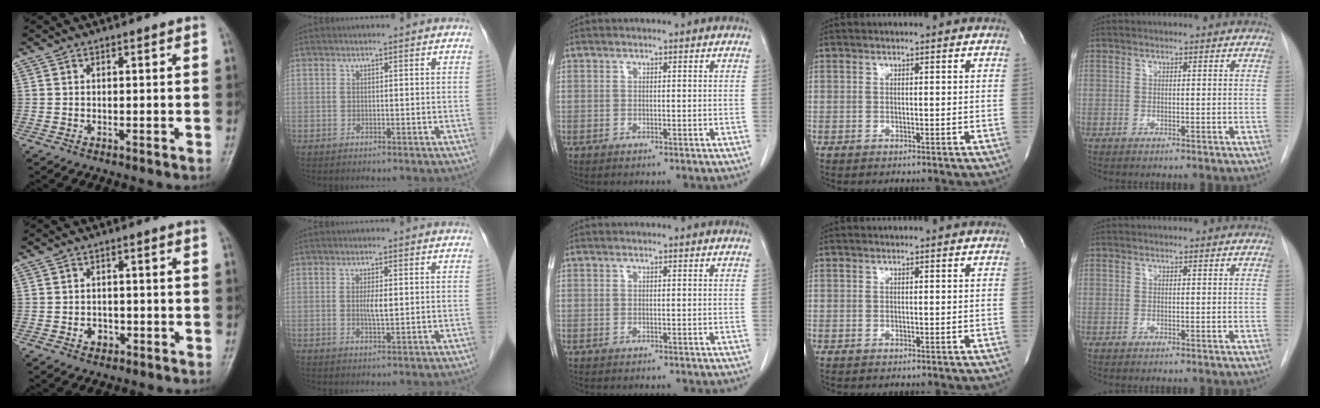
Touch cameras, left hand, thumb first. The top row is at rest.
{"thumb": {"total": 2.5, "force": [-1.1, 2.0, 1.0], "torque": [-0.003, 0.009, -0.014]}, "index": {"total": 2.1, "force": [0.0, 0.3, 2.0], "torque": [-0.043, -0.005, 0.001]}}